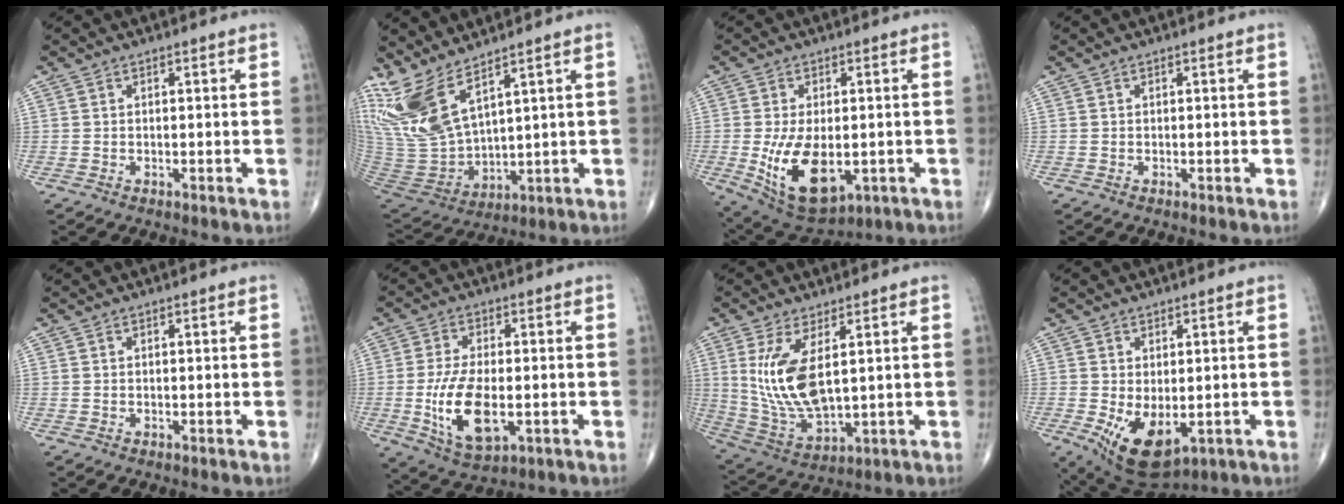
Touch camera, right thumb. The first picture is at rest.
{"total": 13.5, "force": [9.3, 4.0, 8.9], "torque": [-0.186, -0.059, 0.209]}
{"total": 13.4, "force": [-2.6, 7.2, 11.0], "torque": [-0.187, -0.013, -0.021]}
{"total": 0.0}
{"total": 0.0}
{"total": 12.2, "force": [-2.2, 5.8, 10.4], "torque": [-0.200, -0.009, -0.033]}
{"total": 12.8, "force": [3.0, 5.6, 11.1], "torque": [-0.229, -0.023, 0.078]}
{"total": 9.8, "force": [-2.2, 5.3, 7.9], "torque": [-0.125, -0.015, -0.014]}